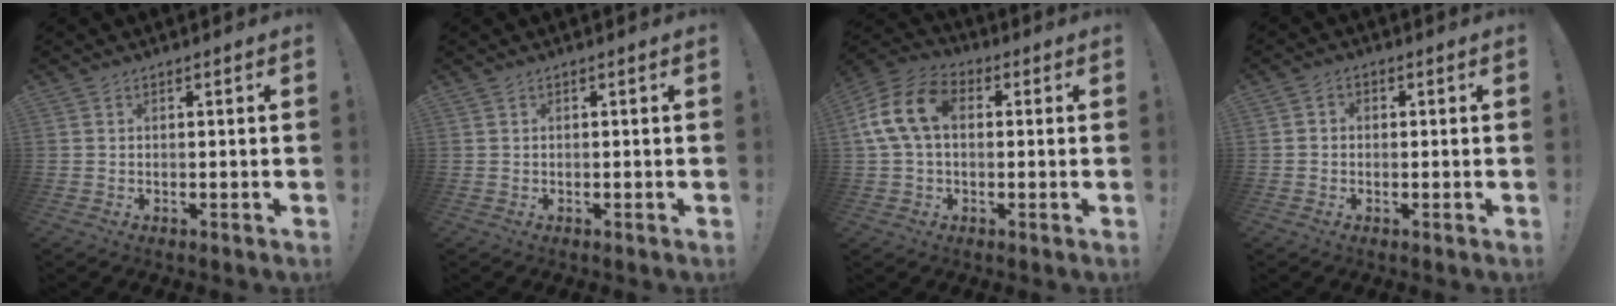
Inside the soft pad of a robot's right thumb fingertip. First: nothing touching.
{"total": 0.0}
{"total": 13.9, "force": [2.5, 9.2, 10.2], "torque": [-0.202, 0.014, 0.049]}
{"total": 2.1, "force": [-0.6, 1.7, 1.1], "torque": [-0.015, 0.008, -0.011]}